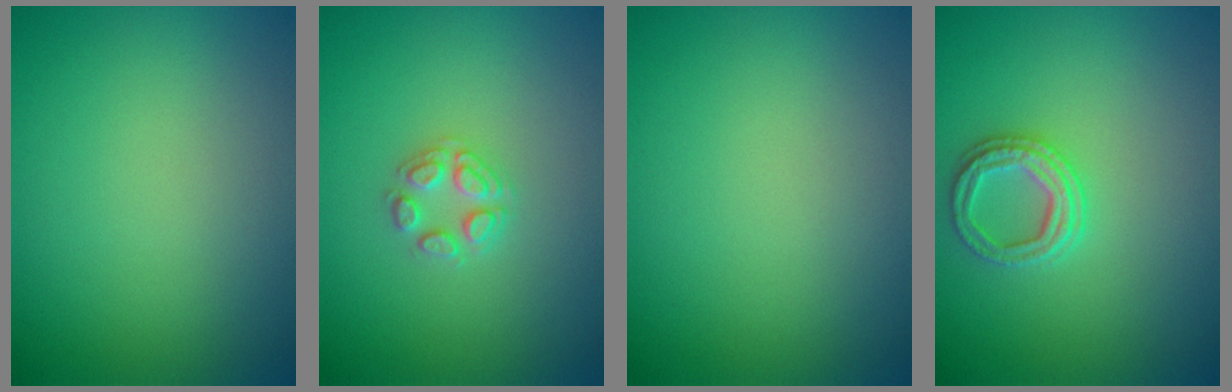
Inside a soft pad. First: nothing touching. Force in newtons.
{"total": 2.2, "press": 2.2, "slide": 0.2}
{"total": 0.0}
{"total": 2.4, "press": 2.4, "slide": 0.2}